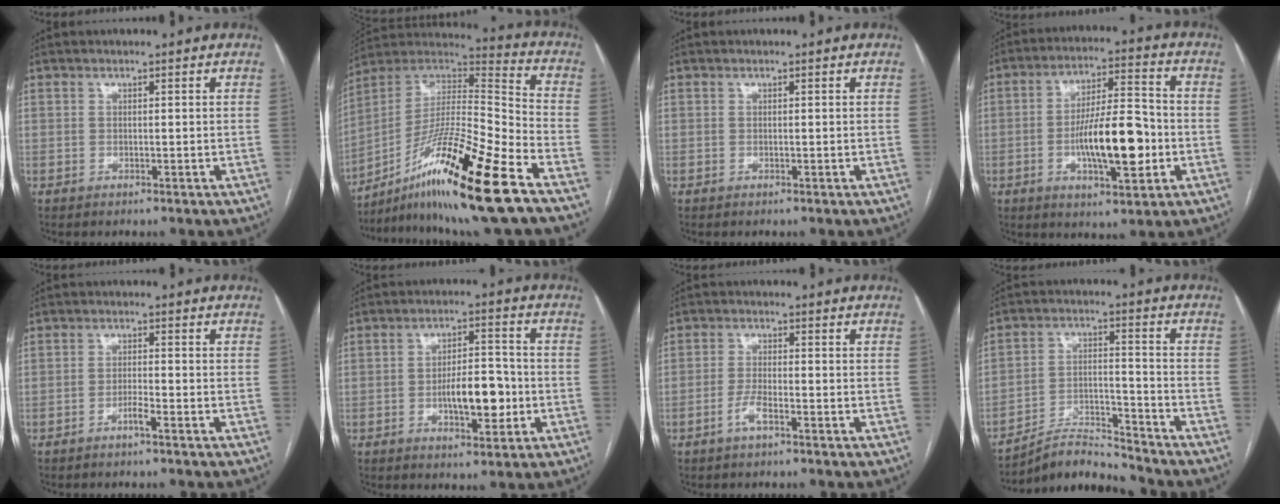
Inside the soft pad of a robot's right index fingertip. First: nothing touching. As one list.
[{"total": 21.2, "force": [-12.7, 0.0, 17.0], "torque": [-0.308, -0.014, -0.226]}, {"total": 0.0}, {"total": 13.3, "force": [-2.9, 3.5, 12.5], "torque": [-0.216, 0.011, -0.044]}, {"total": 2.0, "force": [-1.4, -0.1, 1.5], "torque": [-0.028, 0.001, -0.027]}, {"total": 8.4, "force": [-1.9, 3.1, 7.6], "torque": [-0.125, 0.010, -0.027]}, {"total": 2.9, "force": [-1.7, 0.4, 2.3], "torque": [-0.048, 0.000, -0.035]}, {"total": 7.8, "force": [-7.8, -0.1, 0.3], "torque": [-0.009, 0.019, -0.141]}]